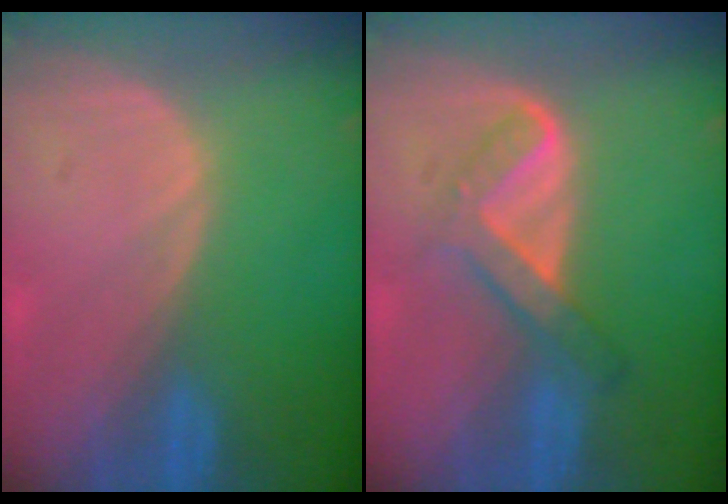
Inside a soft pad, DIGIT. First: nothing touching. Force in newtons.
{"total": 5.3, "press": 5.0, "slide": 1.6}